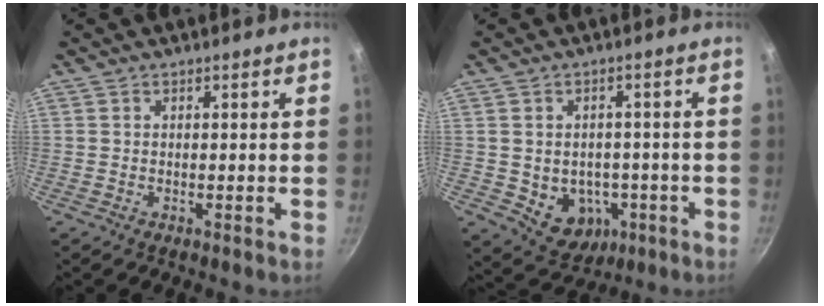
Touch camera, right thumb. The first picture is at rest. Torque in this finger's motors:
{"motor_torque": [0.04, 0.39, -0.22, 0.21, 0.03]}